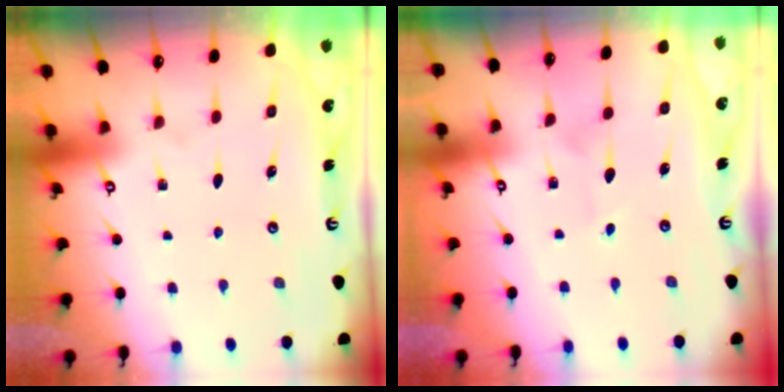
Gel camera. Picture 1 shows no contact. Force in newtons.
{"total": 2.3, "press": 2.3, "slide": 0.1}